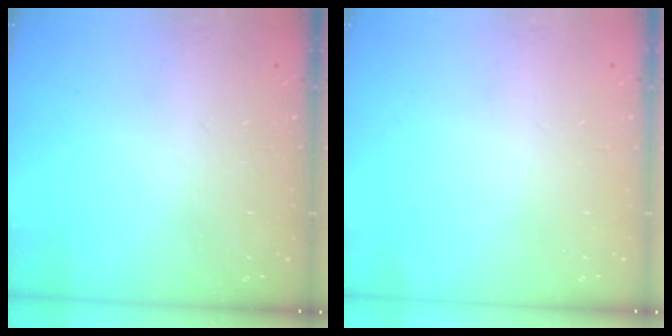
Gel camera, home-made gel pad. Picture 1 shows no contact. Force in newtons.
{"total": 0.0}